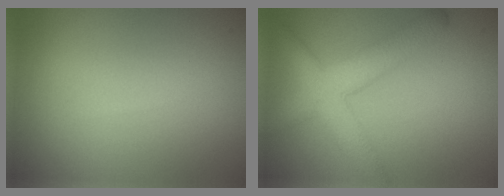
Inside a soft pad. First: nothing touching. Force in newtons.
{"total": 5.3, "press": 5.3, "slide": 0.2}